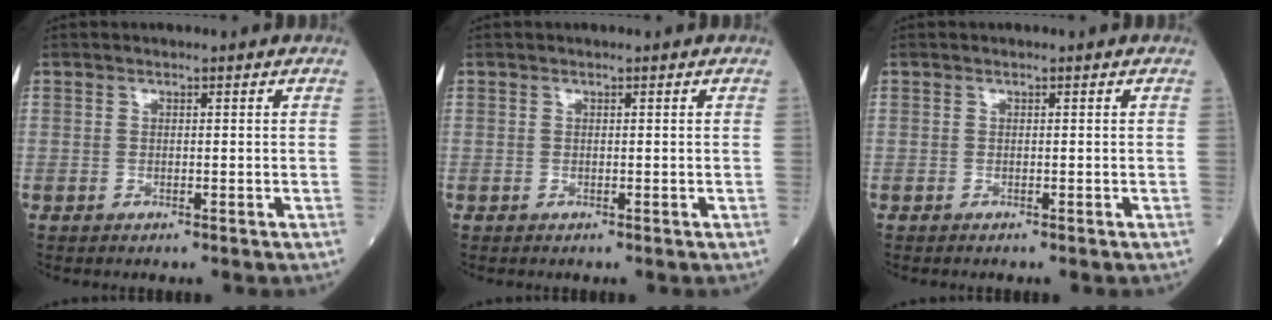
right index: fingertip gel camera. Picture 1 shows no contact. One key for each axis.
{"total": 0.0}
{"total": 0.0}